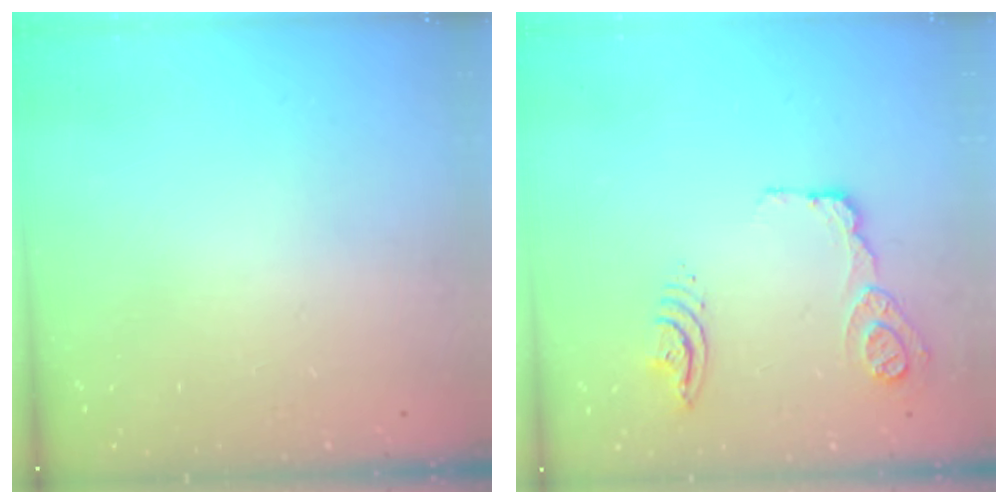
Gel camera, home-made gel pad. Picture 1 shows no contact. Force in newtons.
{"total": 21.3, "press": 16.2, "slide": 13.8}